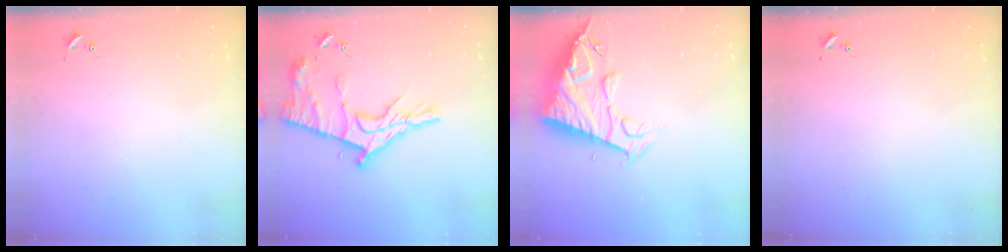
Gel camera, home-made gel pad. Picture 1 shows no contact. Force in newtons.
{"total": 18.0, "press": 18.0, "slide": 1.4}
{"total": 13.5, "press": 13.4, "slide": 1.3}
{"total": 0.0}